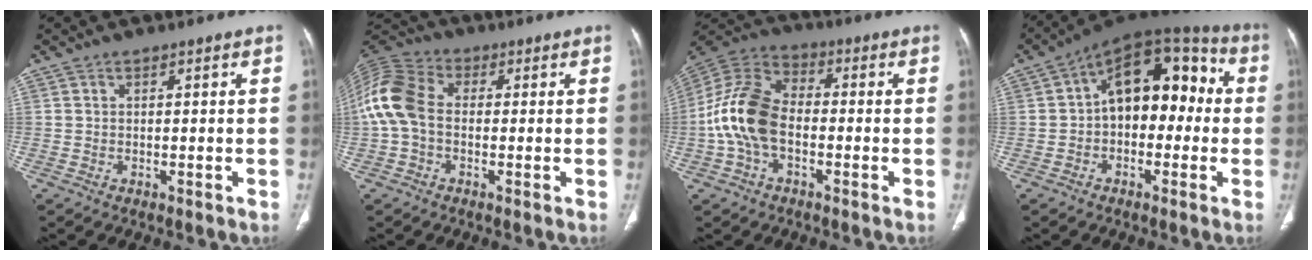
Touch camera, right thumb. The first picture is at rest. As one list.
[{"total": 11.3, "force": [-0.3, 7.9, 8.2], "torque": [-0.179, 0.029, -0.016]}, {"total": 13.7, "force": [-2.4, 8.6, 10.5], "torque": [-0.214, 0.035, -0.054]}, {"total": 16.0, "force": [0.4, 9.8, 12.5], "torque": [-0.139, 0.052, -0.009]}]